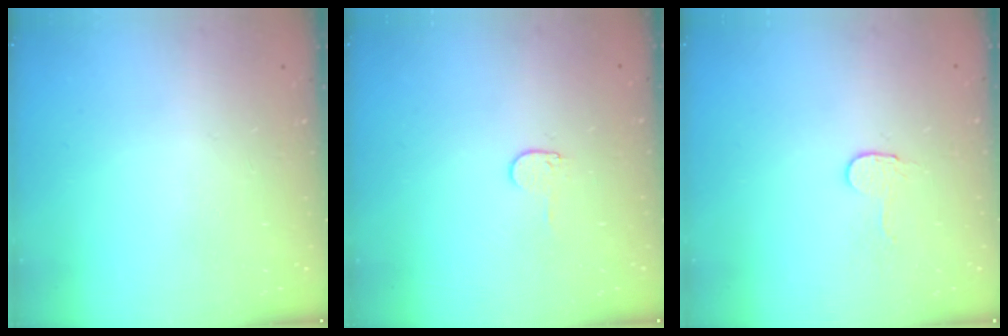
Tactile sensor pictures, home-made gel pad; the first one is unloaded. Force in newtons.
{"total": 4.0, "press": 4.0, "slide": 0.3}
{"total": 2.7, "press": 2.7, "slide": 0.2}